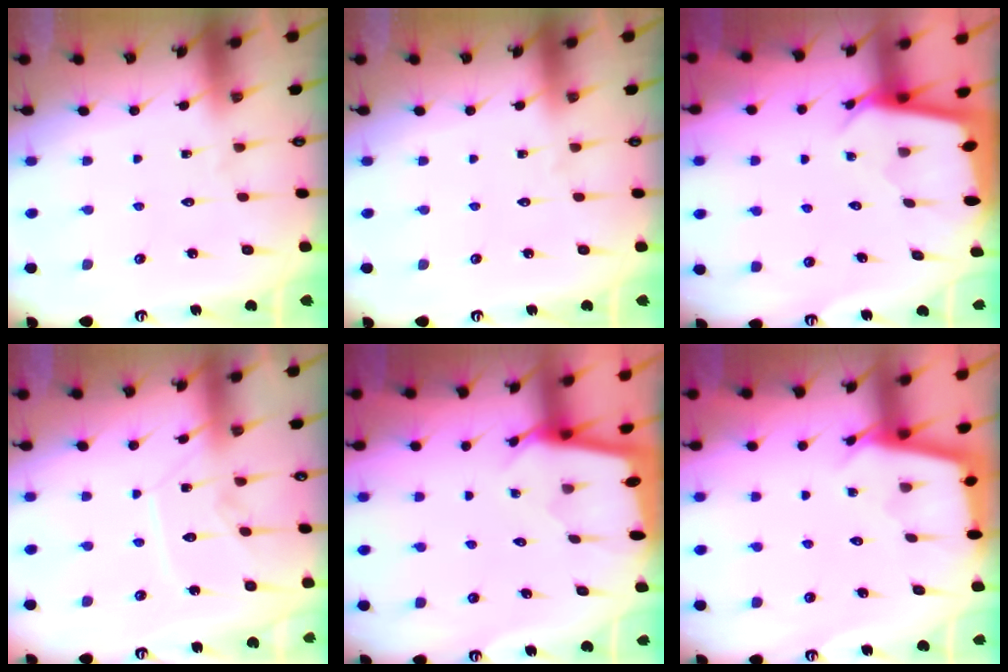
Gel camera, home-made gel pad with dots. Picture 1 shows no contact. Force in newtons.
{"total": 0.0}
{"total": 2.5, "press": 2.5, "slide": 0.3}
{"total": 8.5, "press": 8.5, "slide": 0.2}
{"total": 1.7, "press": 1.6, "slide": 0.2}
{"total": 2.9, "press": 2.9, "slide": 0.4}